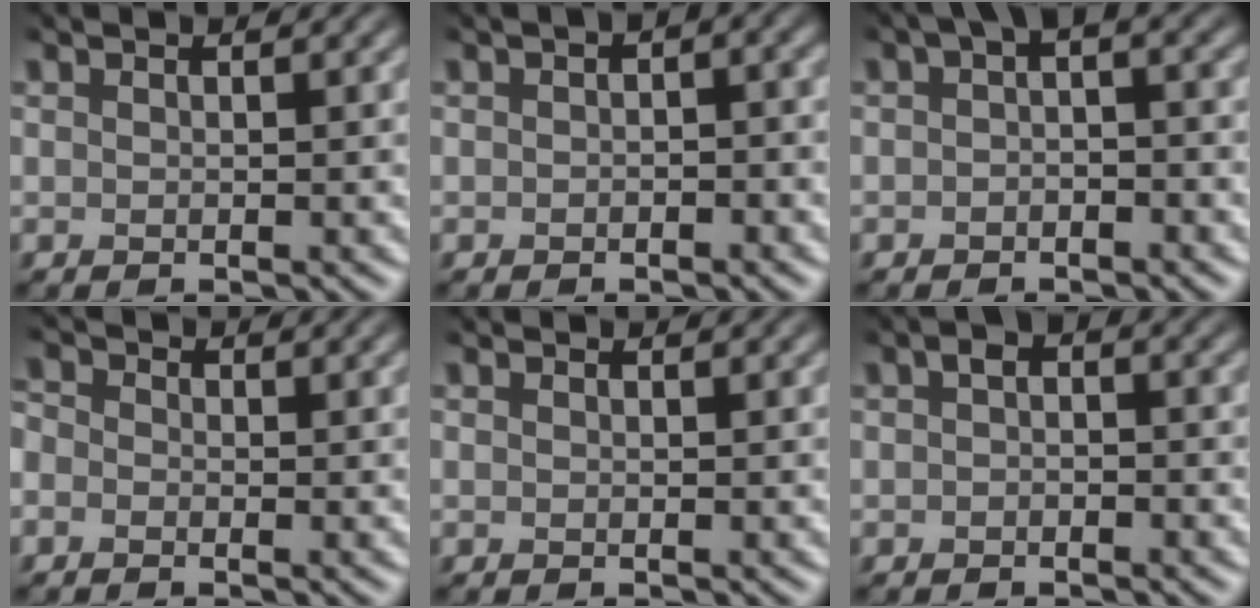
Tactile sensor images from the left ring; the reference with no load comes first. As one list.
[{"total": 4.0, "force": [0.9, 2.1, 3.2], "torque": [-0.038, 0.019, 0.005]}, {"total": 2.8, "force": [0.0, 1.4, 2.4], "torque": [-0.036, 0.010, -0.002]}, {"total": 1.6, "force": [-0.8, 1.3, 0.3], "torque": [-0.010, 0.000, -0.015]}, {"total": 0.0}, {"total": 1.6, "force": [-0.6, 1.0, 1.1], "torque": [-0.020, 0.005, -0.007]}]